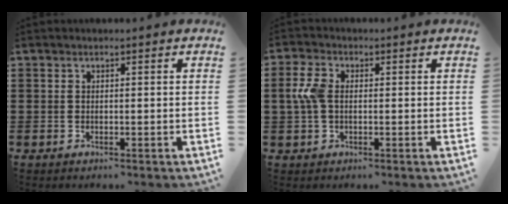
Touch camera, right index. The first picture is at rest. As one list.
[{"total": 4.8, "force": [0.2, 2.8, 3.8], "torque": [-0.107, 0.000, -0.006]}]